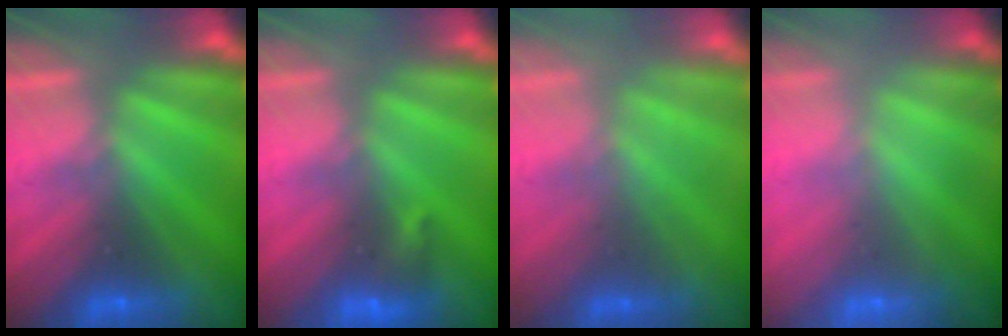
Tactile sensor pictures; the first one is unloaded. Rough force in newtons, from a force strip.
{"total": 2.8}
{"total": 2.2}
{"total": 1.1}